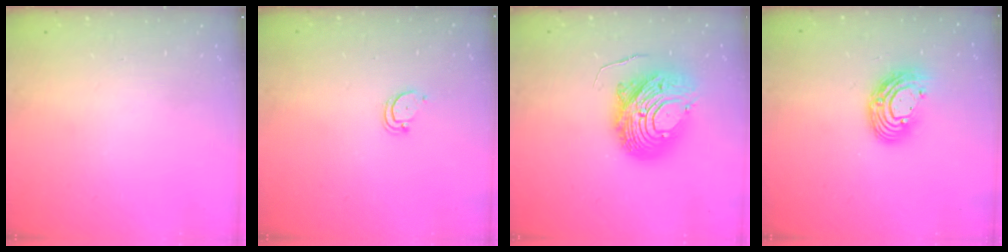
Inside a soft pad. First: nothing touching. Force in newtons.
{"total": 3.5, "press": 3.4, "slide": 0.3}
{"total": 14.3, "press": 14.3, "slide": 1.4}
{"total": 11.7, "press": 11.7, "slide": 0.9}